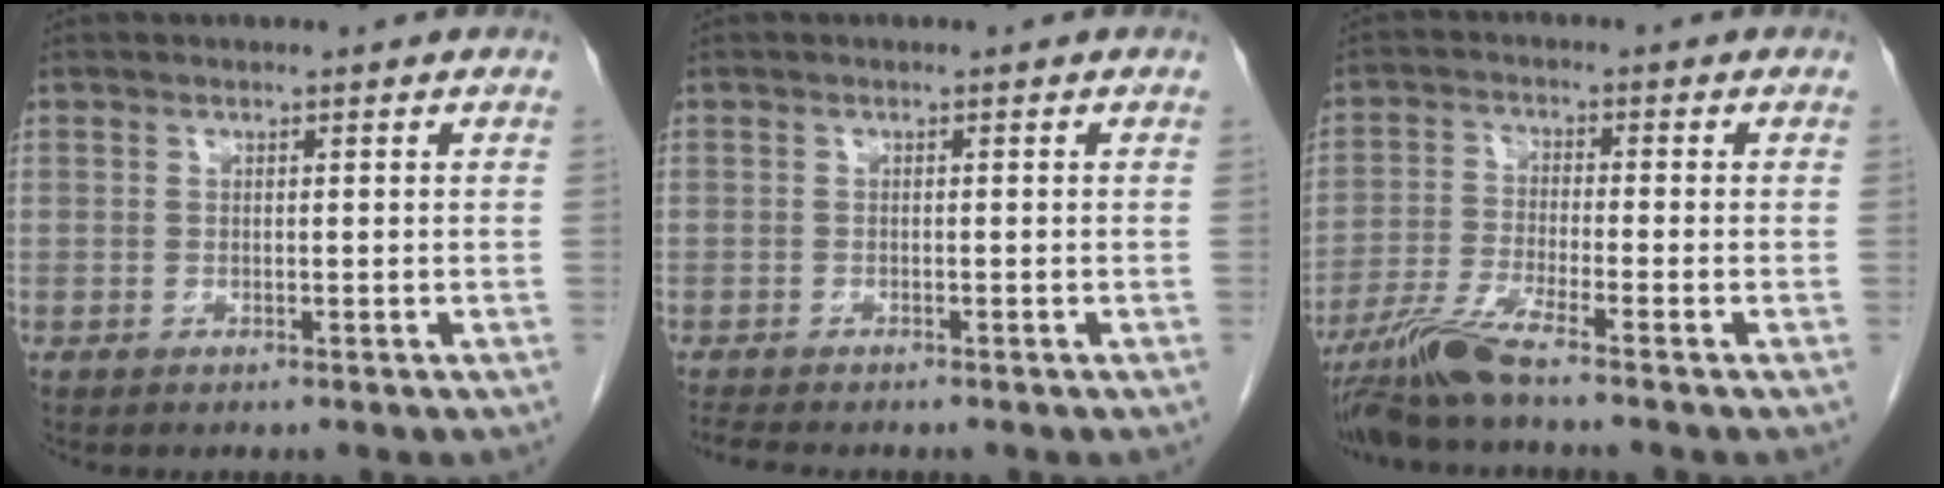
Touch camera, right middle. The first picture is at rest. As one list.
[{"total": 3.2, "force": [-3.0, 0.2, 1.3], "torque": [-0.023, -0.011, -0.049]}, {"total": 6.7, "force": [-5.6, -1.4, 3.5], "torque": [-0.076, -0.027, -0.108]}]